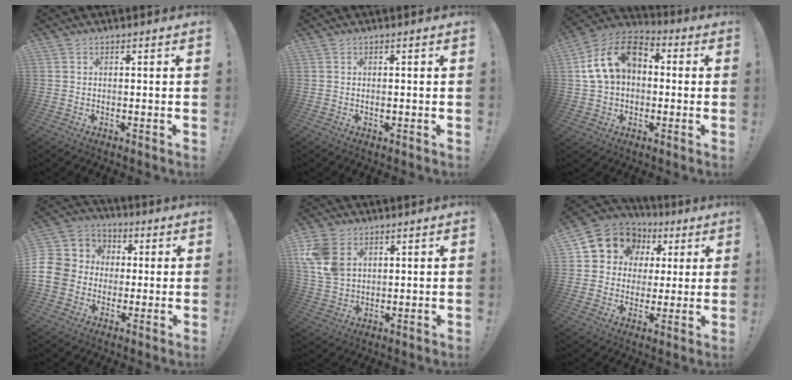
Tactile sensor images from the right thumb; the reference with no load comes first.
{"total": 0.7, "force": [-0.2, 0.5, 0.6], "torque": [-0.004, -0.001, -0.005]}
{"total": 16.5, "force": [4.0, 11.5, 11.1], "torque": [-0.187, 0.009, 0.076]}
{"total": 12.8, "force": [-0.9, 11.7, 5.1], "torque": [-0.096, 0.012, -0.013]}
{"total": 11.2, "force": [4.5, 8.0, 6.5], "torque": [-0.130, -0.009, 0.090]}
{"total": 11.4, "force": [4.7, 9.7, 3.8], "torque": [-0.058, -0.025, 0.099]}